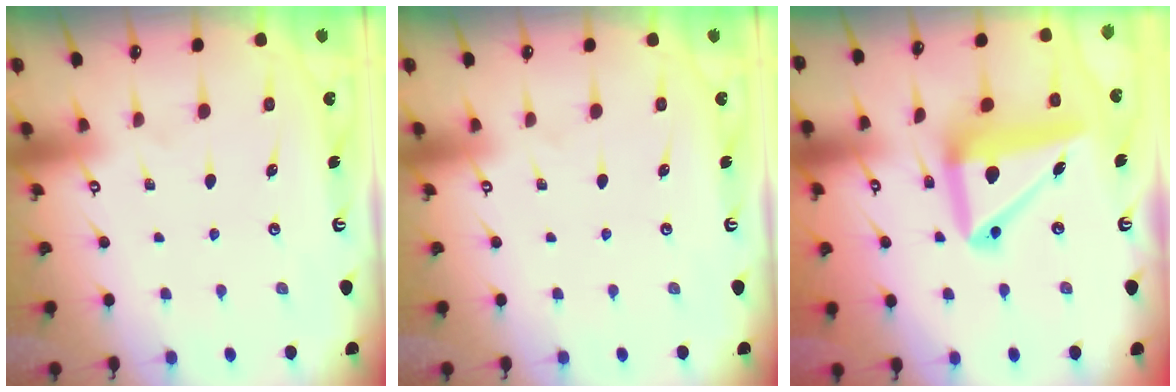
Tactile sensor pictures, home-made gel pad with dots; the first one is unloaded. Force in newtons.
{"total": 0.0}
{"total": 15.7, "press": 15.5, "slide": 2.4}